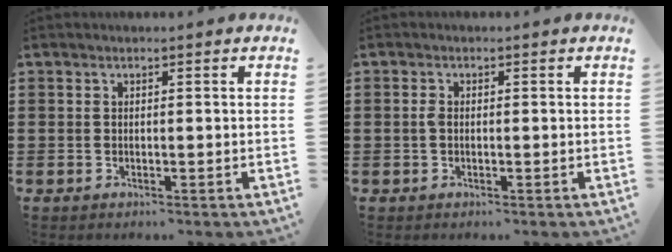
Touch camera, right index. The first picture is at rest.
{"total": 1.1, "force": [-0.1, 0.6, 0.9], "torque": [-0.027, -0.001, -0.006]}